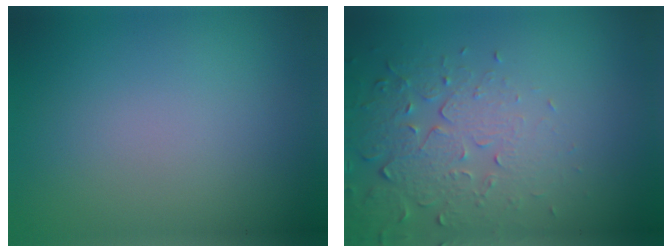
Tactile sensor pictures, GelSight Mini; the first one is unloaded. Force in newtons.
{"total": 5.0, "press": 3.6, "slide": 3.4}